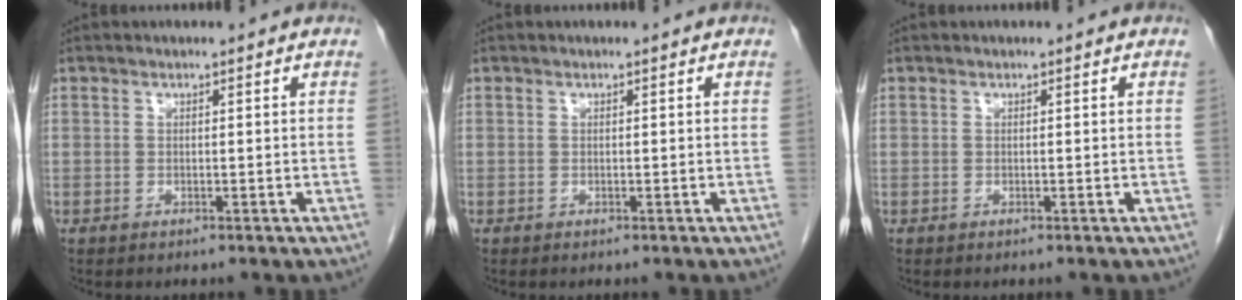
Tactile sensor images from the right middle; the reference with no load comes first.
{"total": 0.0}
{"total": 0.0}